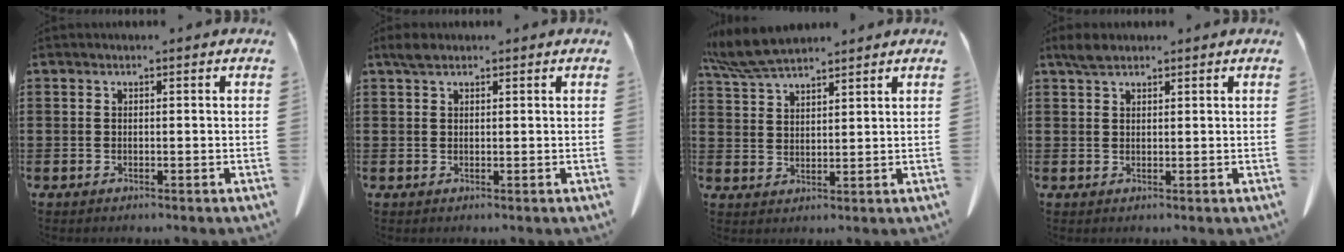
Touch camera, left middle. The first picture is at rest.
{"total": 1.8, "force": [1.4, 0.7, 1.0], "torque": [-0.023, 0.003, 0.026]}
{"total": 6.8, "force": [5.9, 1.4, 3.0], "torque": [-0.078, -0.010, 0.113]}
{"total": 2.4, "force": [1.9, 0.9, 1.1], "torque": [-0.028, 0.004, 0.037]}